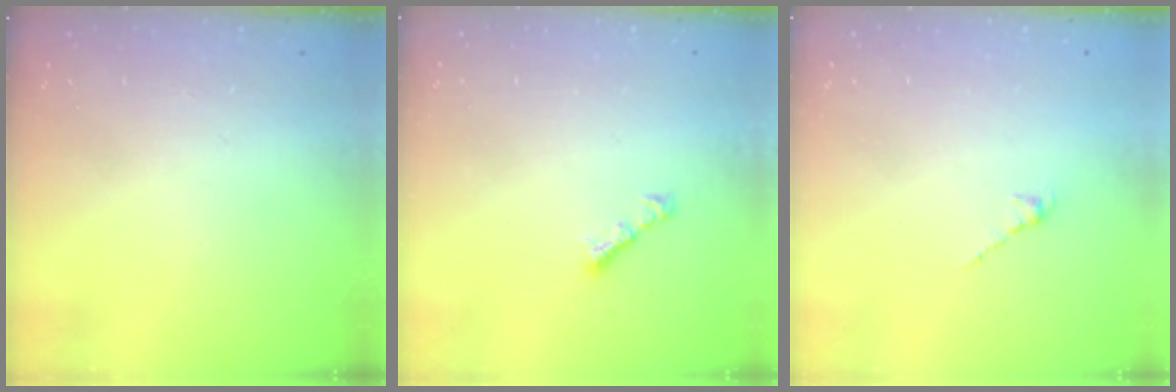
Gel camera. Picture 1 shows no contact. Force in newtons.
{"total": 2.8, "press": 2.8, "slide": 0.7}
{"total": 1.3, "press": 1.2, "slide": 0.5}